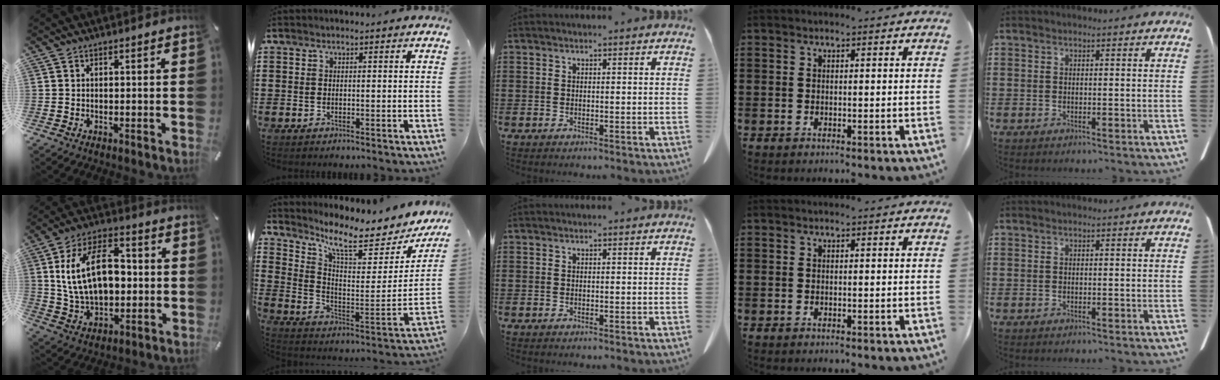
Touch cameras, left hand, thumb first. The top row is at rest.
{"thumb": {"total": 17.9, "force": [2.0, 11.7, 13.4], "torque": [-0.247, 0.011, 0.035]}, "index": {"total": 7.6, "force": [6.2, 1.3, 4.2], "torque": [-0.097, -0.054, 0.096]}}